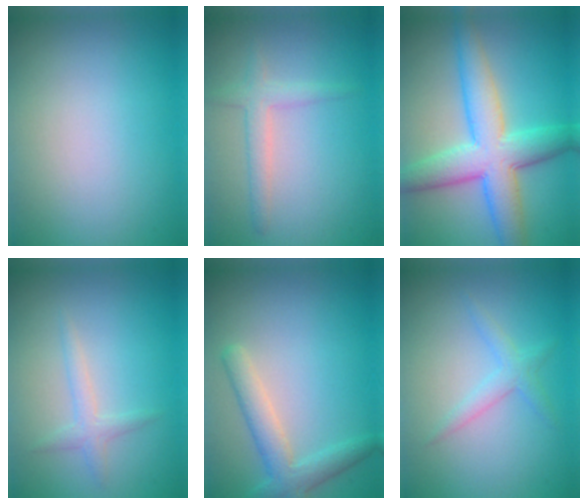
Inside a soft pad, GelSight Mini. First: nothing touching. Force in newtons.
{"total": 2.2, "press": 2.2, "slide": 0.1}
{"total": 7.5, "press": 7.5, "slide": 0.1}
{"total": 1.6, "press": 1.6, "slide": 0.0}
{"total": 3.4, "press": 3.4, "slide": 0.2}
{"total": 1.7, "press": 1.7, "slide": 0.1}